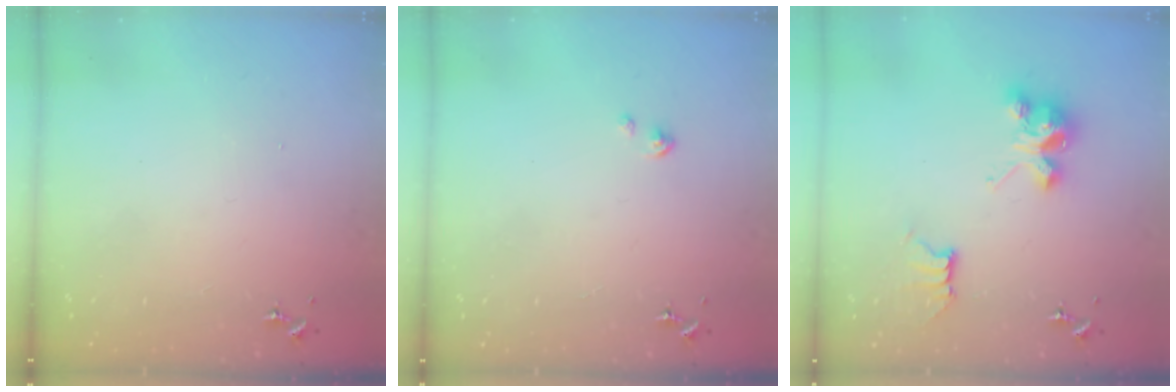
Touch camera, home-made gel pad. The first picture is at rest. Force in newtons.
{"total": 1.9, "press": 1.9, "slide": 0.2}
{"total": 8.6, "press": 8.6, "slide": 0.2}